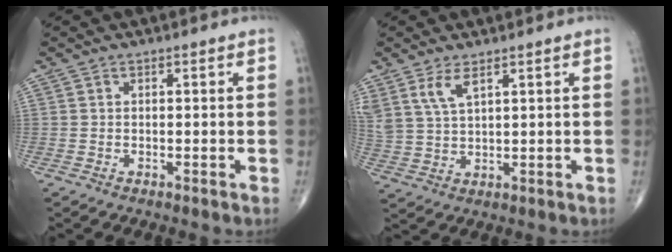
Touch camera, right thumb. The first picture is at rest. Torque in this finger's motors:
{"motor_torque": [0.04, 0.11, 0.62, 0.53, 0.03]}